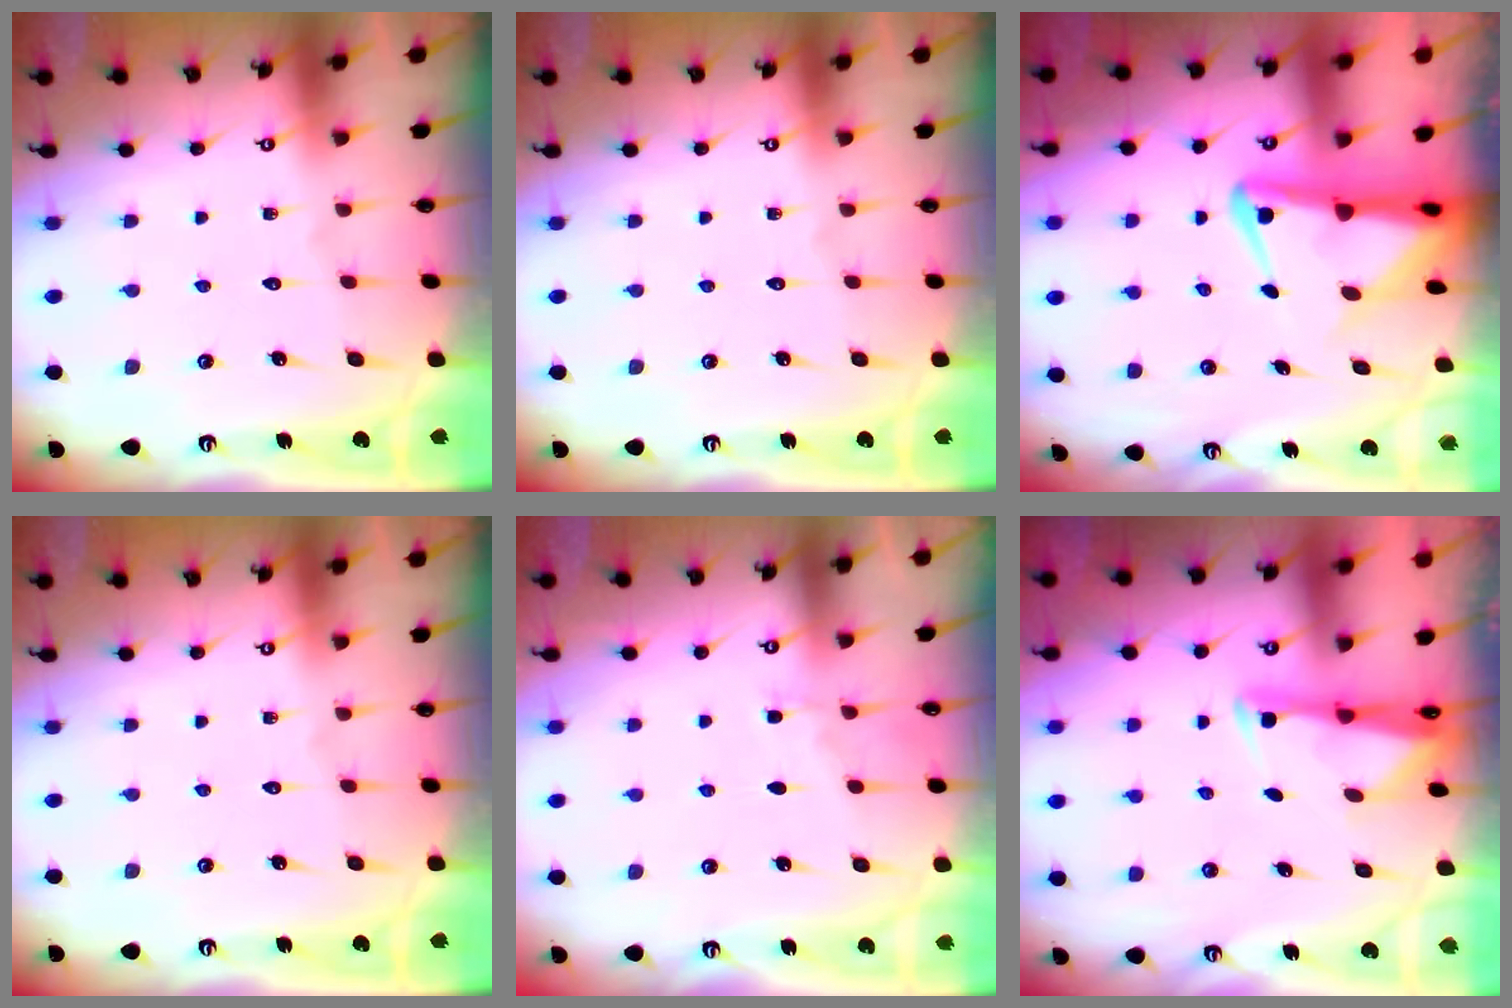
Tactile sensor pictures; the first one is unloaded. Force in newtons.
{"total": 0.0}
{"total": 5.0, "press": 4.9, "slide": 0.7}
{"total": 0.0}
{"total": 5.1, "press": 5.1, "slide": 0.6}
{"total": 2.6, "press": 2.5, "slide": 0.4}